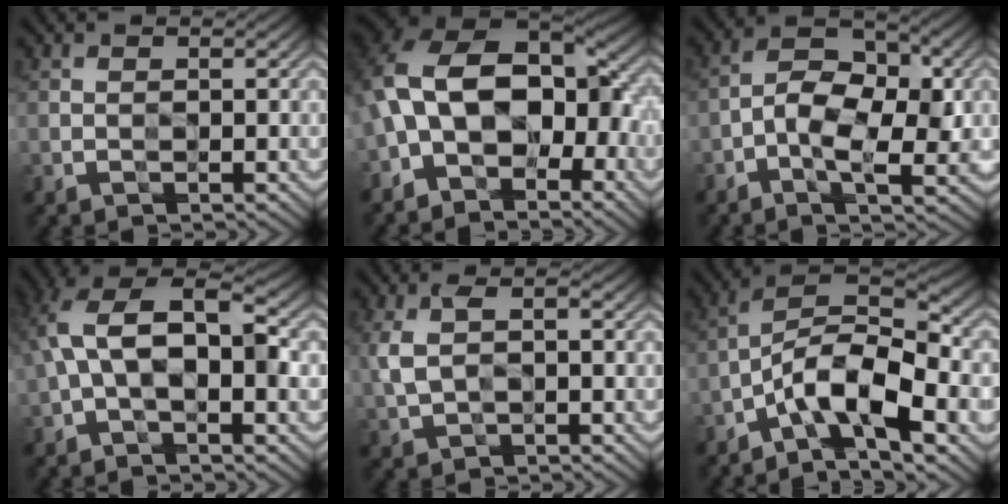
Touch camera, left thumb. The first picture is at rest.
{"total": 14.5, "force": [-2.1, 9.2, 11.1], "torque": [-0.219, -0.005, -0.044]}
{"total": 7.4, "force": [-1.6, 3.8, 6.1], "torque": [-0.106, 0.006, -0.036]}
{"total": 10.4, "force": [0.2, 5.7, 8.7], "torque": [-0.179, 0.019, -0.003]}
{"total": 4.4, "force": [0.3, 2.7, 3.4], "torque": [-0.088, 0.000, 0.003]}
{"total": 11.8, "force": [-5.7, 4.2, 9.5], "torque": [-0.170, 0.002, -0.112]}